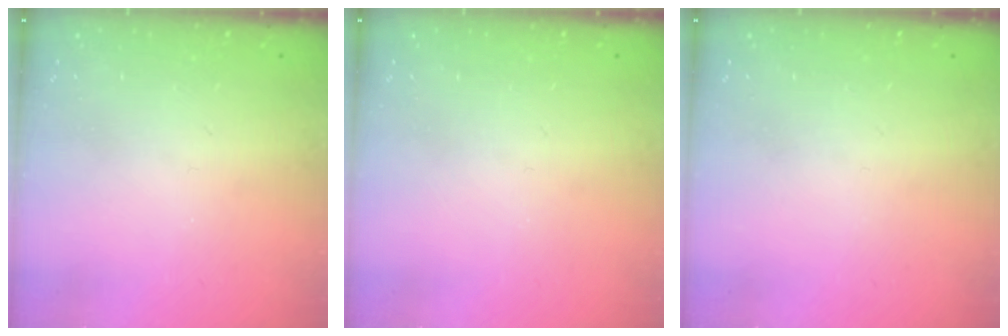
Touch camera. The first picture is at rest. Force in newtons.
{"total": 0.0}
{"total": 0.0}